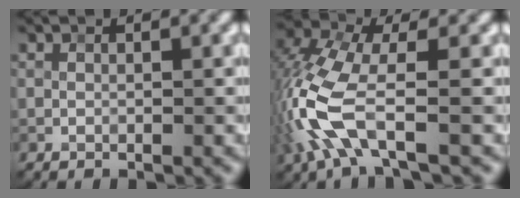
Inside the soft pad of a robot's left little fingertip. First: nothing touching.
{"total": 7.0, "force": [-2.8, 2.5, 5.9], "torque": [-0.168, 0.005, -0.069]}